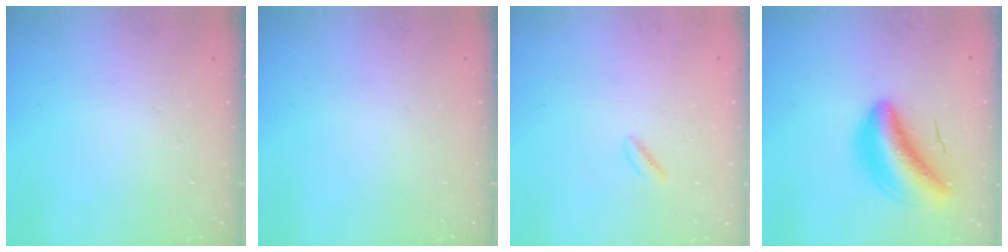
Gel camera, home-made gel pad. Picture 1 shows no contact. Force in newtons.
{"total": 0.0}
{"total": 1.7, "press": 1.4, "slide": 1.0}
{"total": 7.7, "press": 7.3, "slide": 2.6}